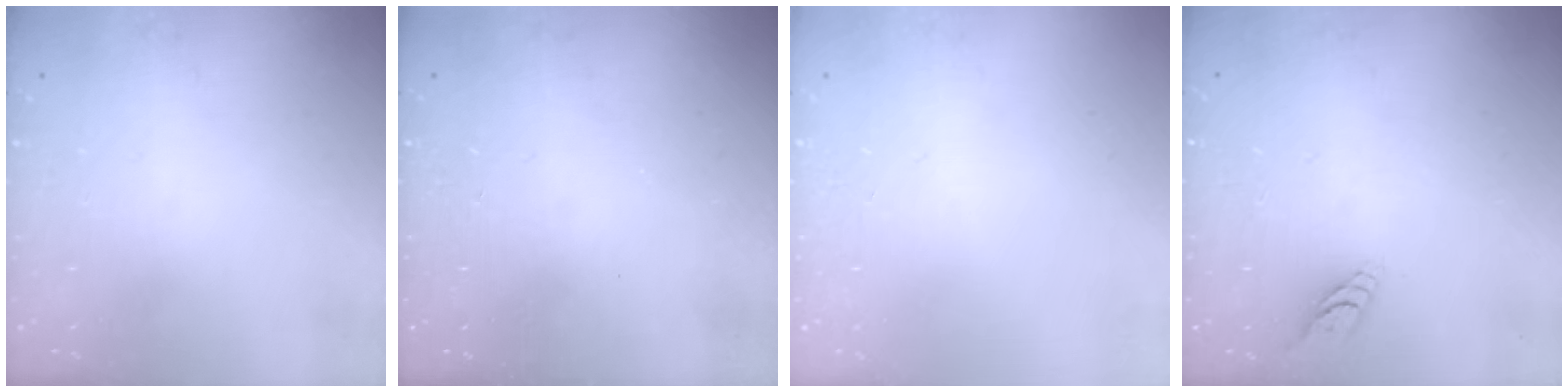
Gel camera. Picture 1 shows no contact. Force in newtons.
{"total": 0.0}
{"total": 0.0}
{"total": 4.9, "press": 4.8, "slide": 0.6}